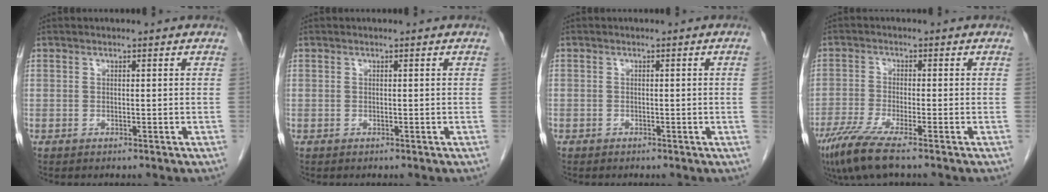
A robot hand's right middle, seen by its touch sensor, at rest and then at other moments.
{"total": 0.0}
{"total": 0.8, "force": [-0.2, -0.3, 0.7], "torque": [-0.005, 0.001, -0.004]}
{"total": 7.1, "force": [-5.1, 0.0, 5.0], "torque": [-0.097, -0.022, -0.096]}